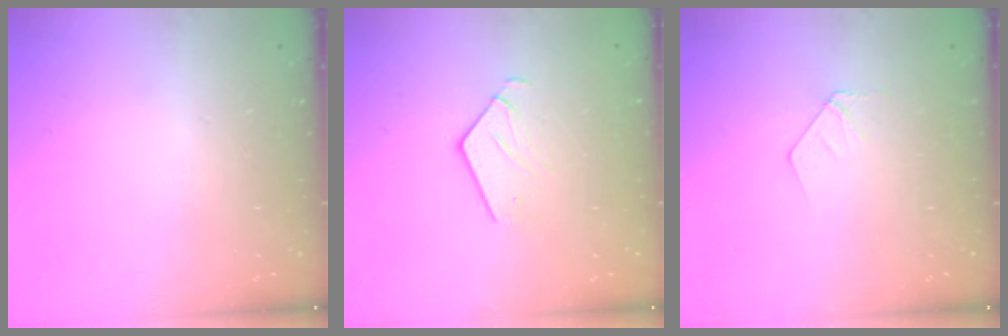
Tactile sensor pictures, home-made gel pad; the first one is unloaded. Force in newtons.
{"total": 3.1, "press": 3.1, "slide": 0.1}
{"total": 3.4, "press": 3.4, "slide": 0.3}